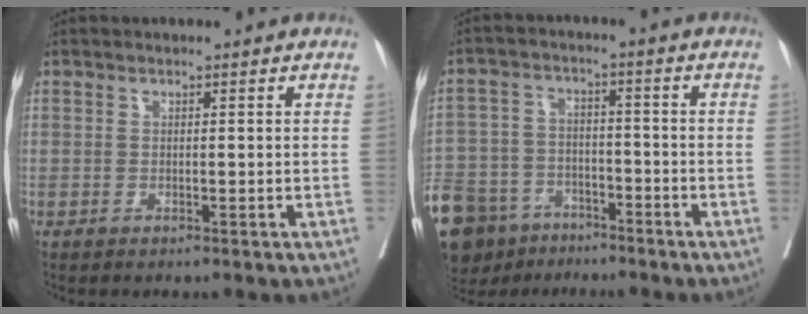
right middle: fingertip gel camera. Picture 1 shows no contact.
{"total": 19.3, "force": [-13.5, 11.2, 8.0], "torque": [-0.229, -0.014, -0.219]}